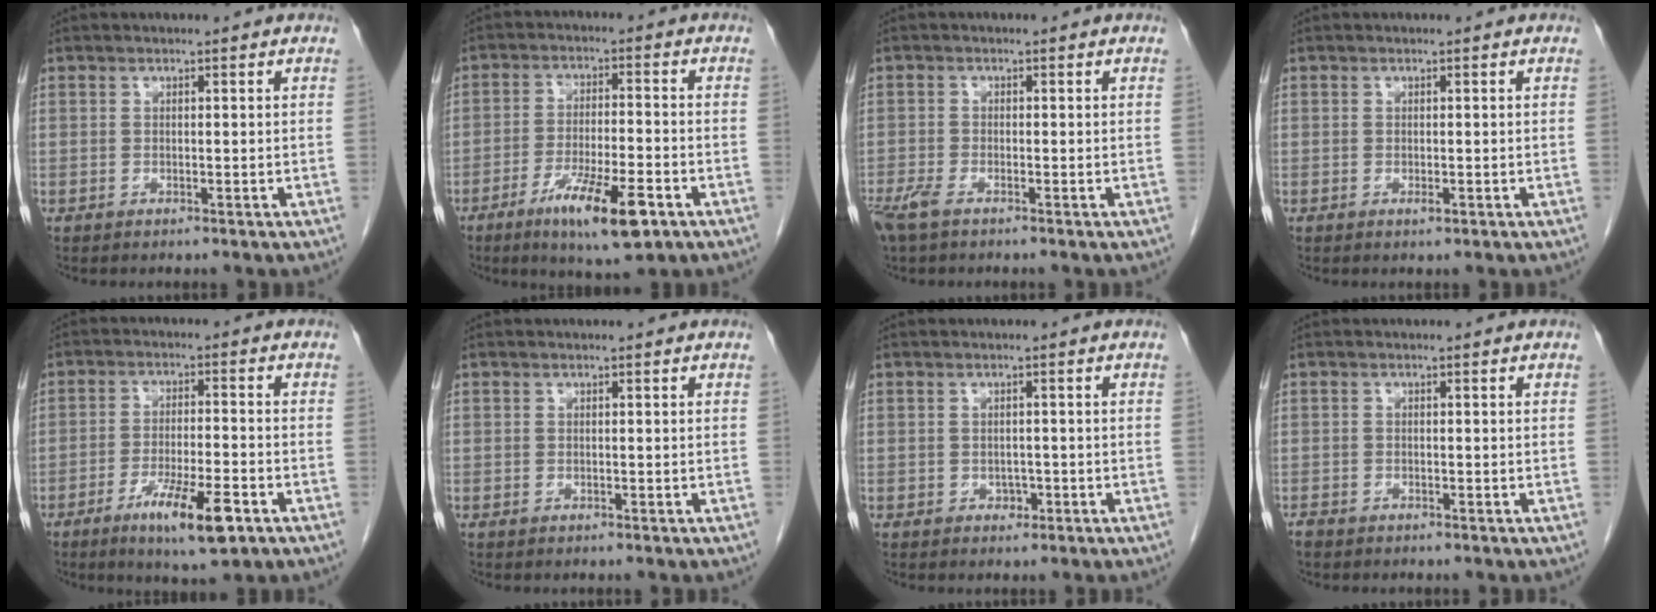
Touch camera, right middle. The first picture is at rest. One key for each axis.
{"total": 10.5, "fx": -5.7, "fy": 1.6, "fz": 8.7, "tx": -0.154, "ty": -0.018, "tz": -0.091}
{"total": 3.7, "fx": -2.6, "fy": 1.0, "fz": 2.4, "tx": -0.055, "ty": -0.008, "tz": -0.049}
{"total": 0.7, "fx": -0.3, "fy": 0.2, "fz": 0.6, "tx": -0.009, "ty": -0.002, "tz": -0.004}
{"total": 9.2, "fx": -4.9, "fy": 1.2, "fz": 7.6, "tx": -0.134, "ty": -0.016, "tz": -0.078}
{"total": 0.0}
{"total": 1.3, "fx": -0.5, "fy": 1.0, "fz": 0.6, "tx": -0.009, "ty": 0.003, "tz": -0.005}
{"total": 0.9, "fx": -0.8, "fy": 0.4, "fz": 0.2, "tx": -0.009, "ty": 0.000, "tz": -0.017}